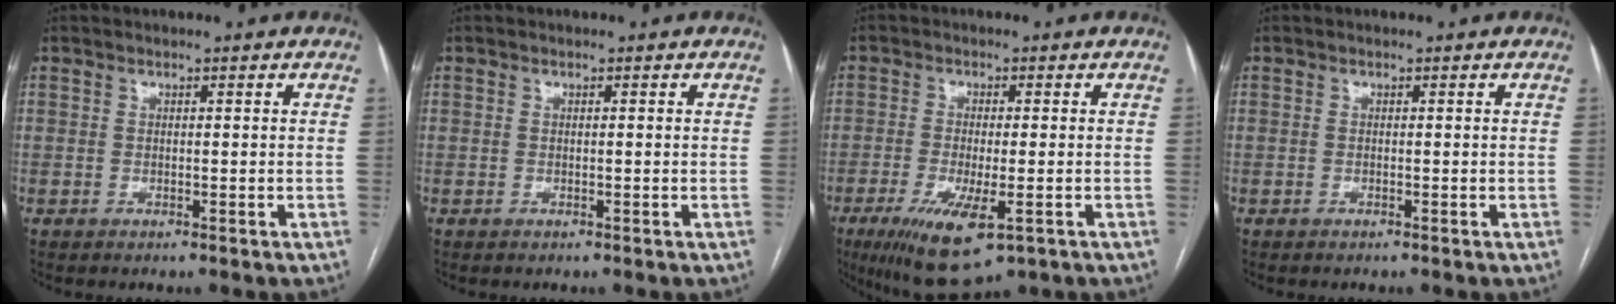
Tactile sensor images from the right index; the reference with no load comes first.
{"total": 0.0}
{"total": 10.1, "force": [-4.7, 2.8, 8.5], "torque": [-0.151, -0.026, -0.070]}
{"total": 0.0}